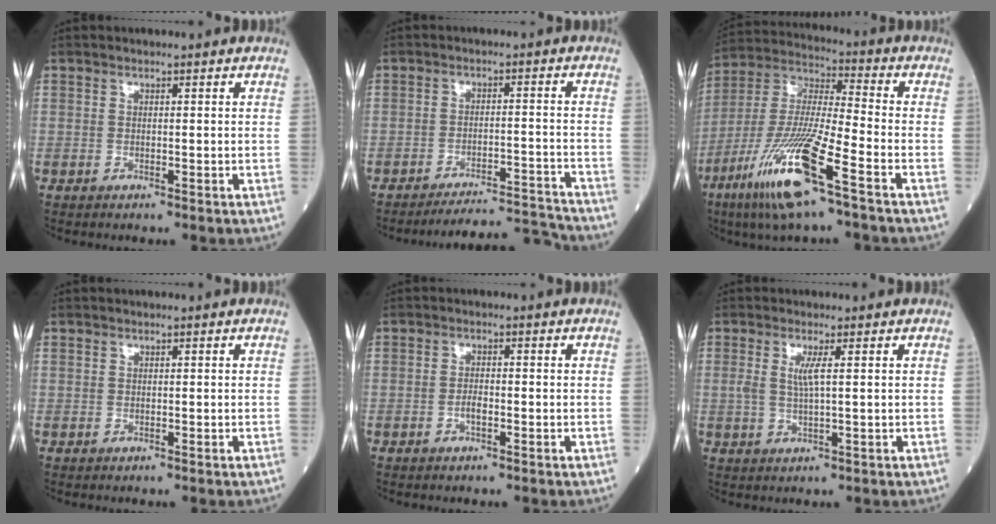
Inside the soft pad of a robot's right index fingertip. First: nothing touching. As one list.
[{"total": 9.2, "force": [-9.0, -2.0, -0.6], "torque": [0.010, 0.010, -0.142]}, {"total": 16.1, "force": [-8.6, 0.7, 13.6], "torque": [-0.284, -0.034, -0.167]}, {"total": 0.0}, {"total": 1.5, "force": [-0.6, 0.5, 1.2], "torque": [-0.025, 0.001, -0.013]}, {"total": 2.7, "force": [0.5, 0.0, 2.6], "torque": [-0.060, -0.001, 0.012]}]